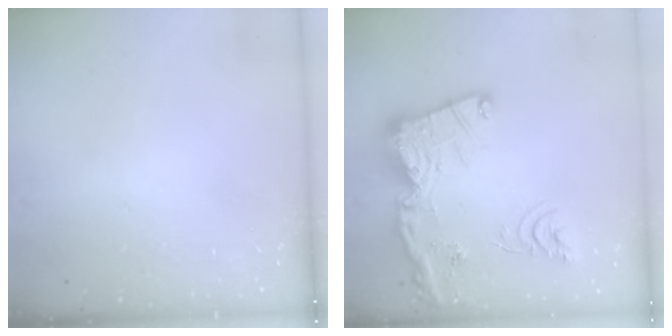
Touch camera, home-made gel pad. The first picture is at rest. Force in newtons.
{"total": 21.7, "press": 21.5, "slide": 2.2}